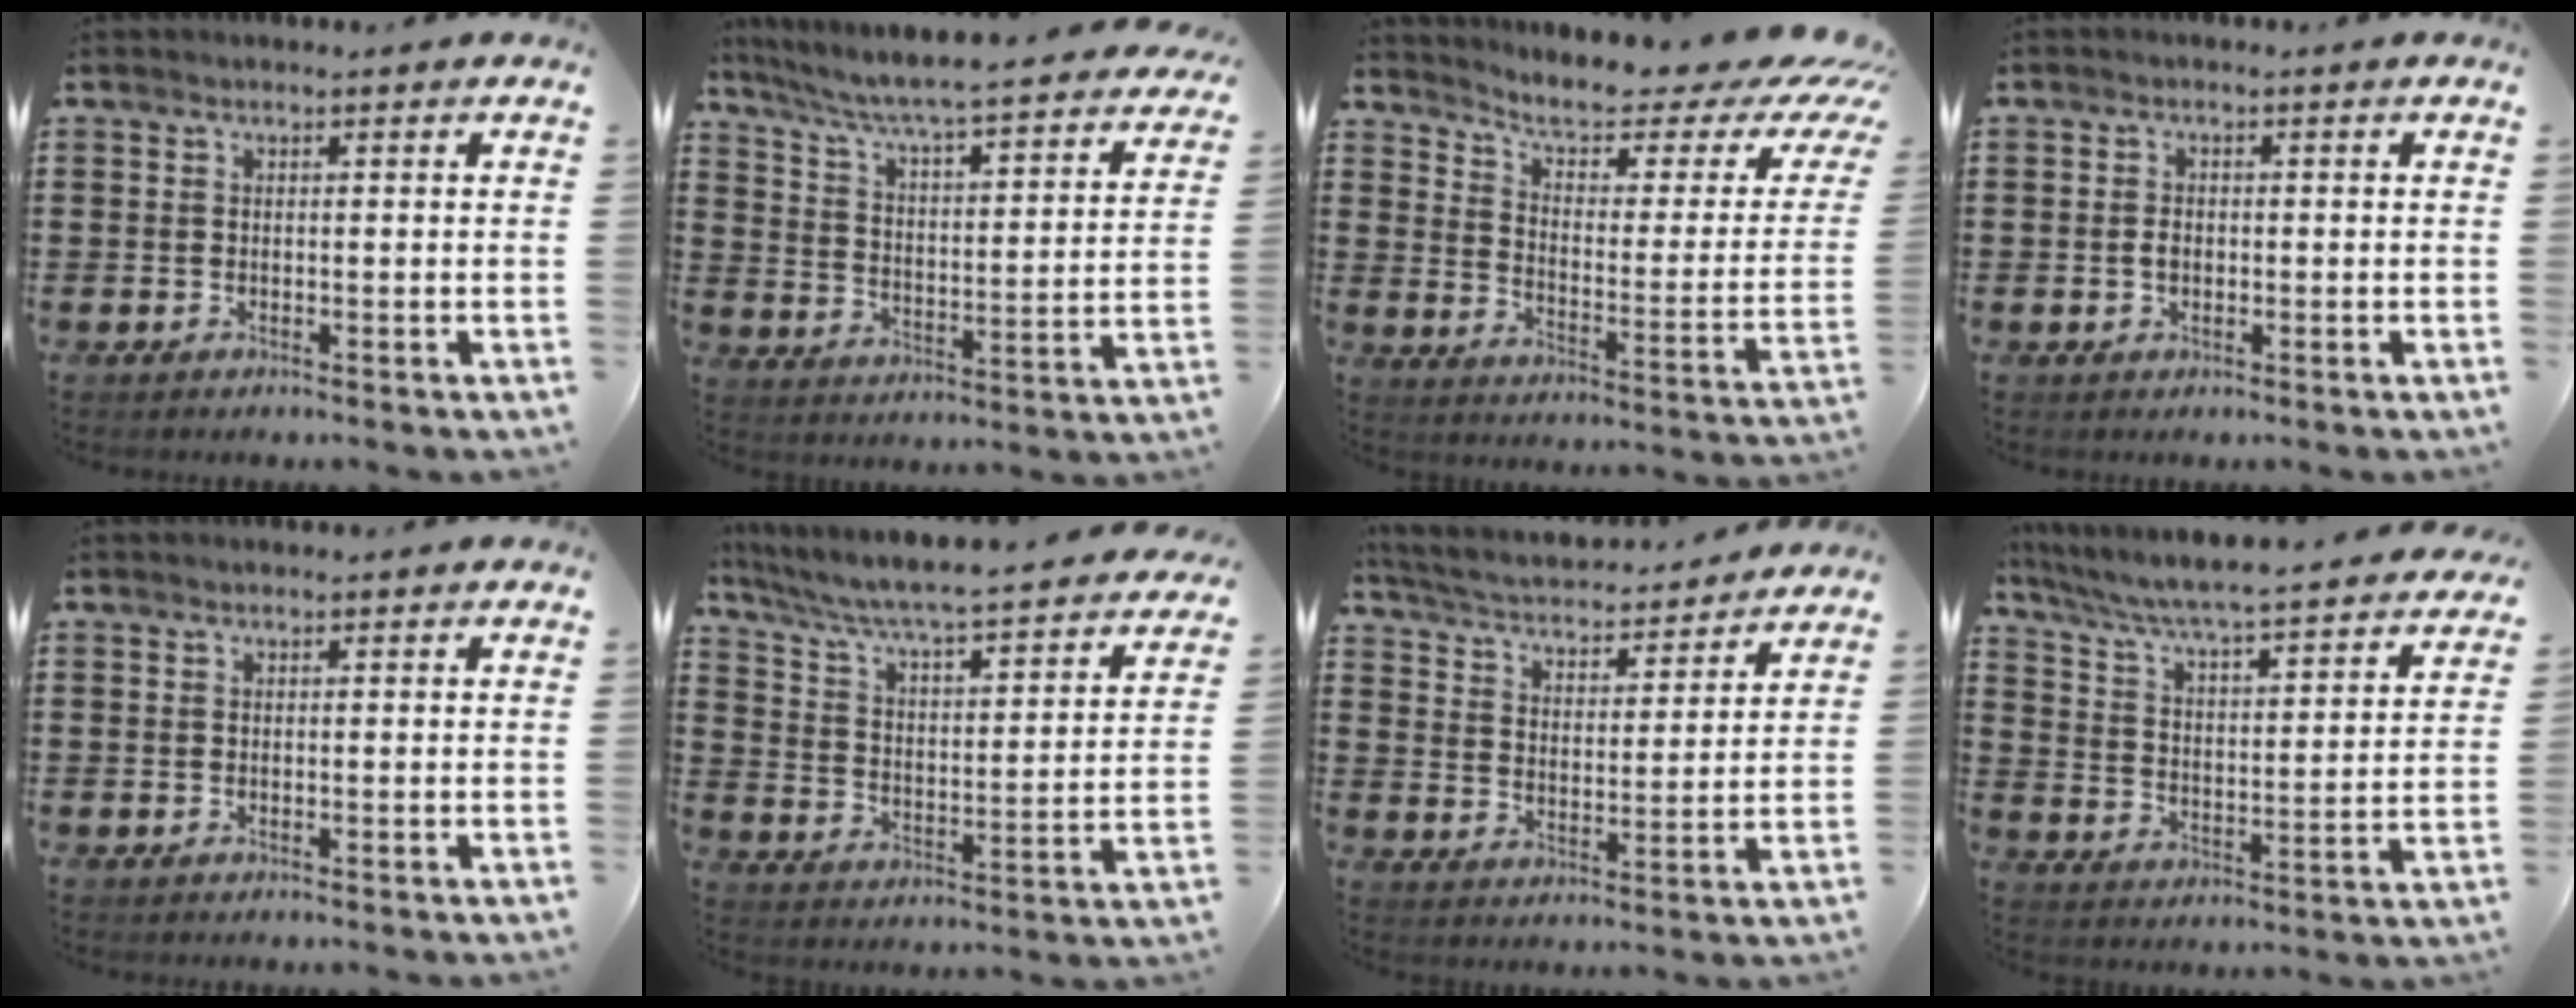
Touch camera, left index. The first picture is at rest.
{"total": 4.9, "force": [4.4, -0.5, 2.1], "torque": [-0.064, -0.046, 0.063]}
{"total": 6.2, "force": [4.5, 1.7, 3.9], "torque": [-0.088, -0.033, 0.073]}
{"total": 1.6, "force": [-0.2, 1.0, 1.2], "torque": [-0.026, 0.006, -0.005]}
{"total": 0.0}
{"total": 4.8, "force": [4.3, -0.2, 2.1], "torque": [-0.064, -0.048, 0.062]}
{"total": 3.5, "force": [3.5, 0.2, 0.5], "torque": [-0.035, -0.030, 0.052]}
{"total": 4.7, "force": [4.3, -0.5, 1.7], "torque": [-0.057, -0.045, 0.061]}